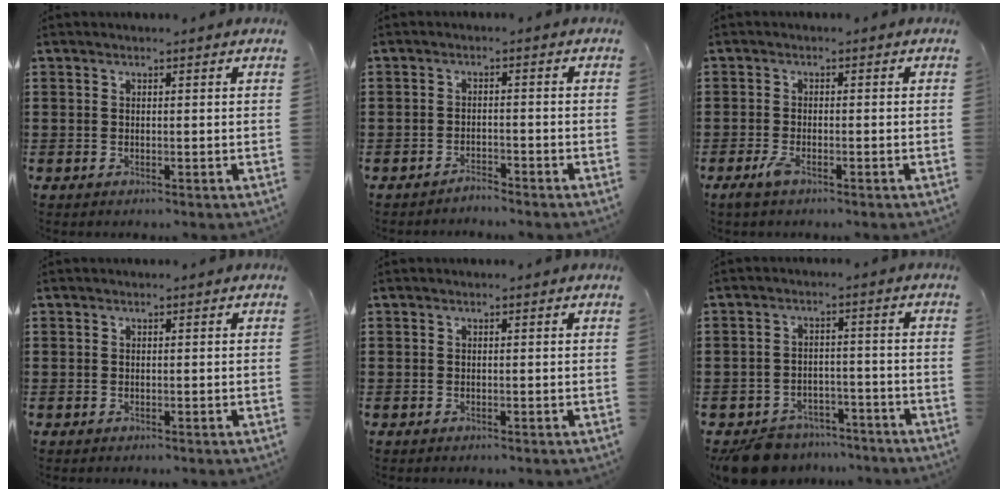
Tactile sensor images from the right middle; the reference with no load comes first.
{"total": 2.0, "force": [-2.0, -0.1, 0.1], "torque": [-0.009, 0.000, -0.042]}
{"total": 2.1, "force": [-1.1, 0.6, 1.7], "torque": [-0.045, -0.007, -0.024]}
{"total": 0.0}
{"total": 0.0}
{"total": 6.2, "force": [-6.0, 1.6, 1.0], "torque": [-0.024, 0.015, -0.118]}